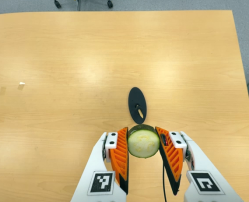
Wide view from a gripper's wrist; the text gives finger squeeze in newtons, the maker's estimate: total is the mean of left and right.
{"total": 11.7, "left": 10.9, "right": 12.6}